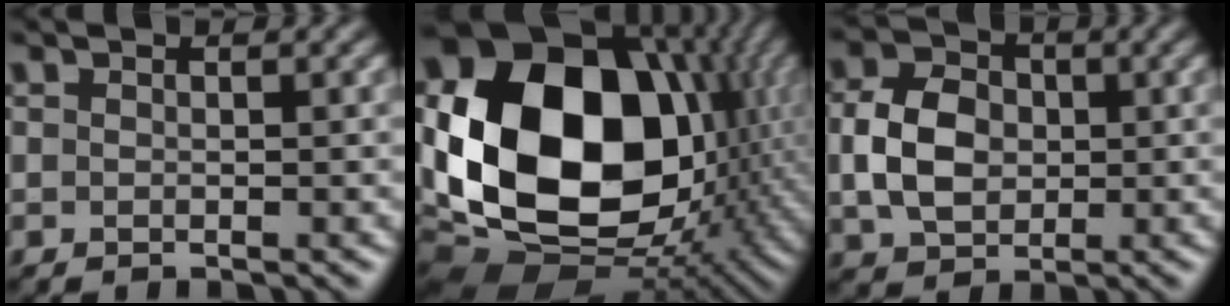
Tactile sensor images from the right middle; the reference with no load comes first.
{"total": 20.0, "force": [1.3, 14.8, 13.3], "torque": [-0.277, -0.018, 0.033]}
{"total": 5.6, "force": [0.0, 4.3, 3.6], "torque": [-0.074, 0.005, -0.003]}